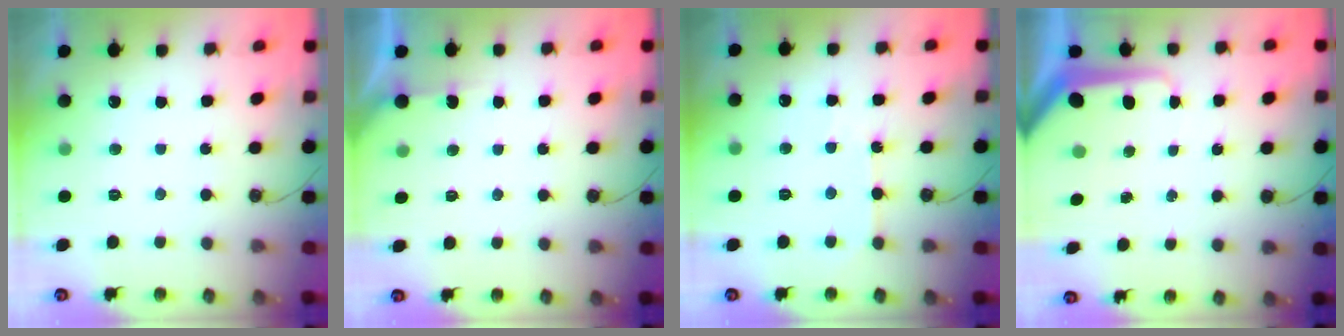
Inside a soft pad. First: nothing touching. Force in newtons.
{"total": 2.9, "press": 2.9, "slide": 0.4}
{"total": 3.0, "press": 3.0, "slide": 0.4}
{"total": 10.2, "press": 10.1, "slide": 1.1}